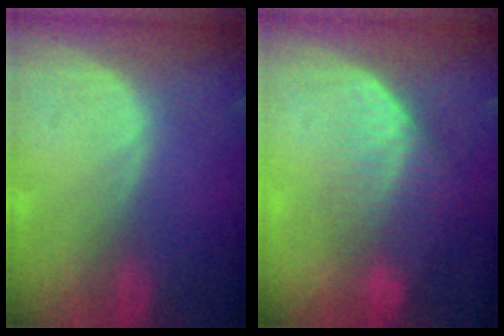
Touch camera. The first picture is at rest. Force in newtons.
{"total": 7.2, "press": 6.1, "slide": 3.8}